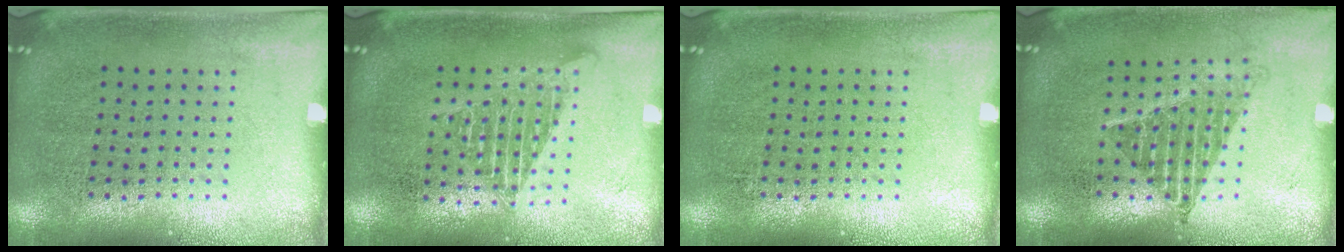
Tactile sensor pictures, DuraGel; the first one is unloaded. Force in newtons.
{"total": 1.3, "press": 1.2, "slide": 0.6}
{"total": 0.0}
{"total": 1.3, "press": 1.1, "slide": 0.7}